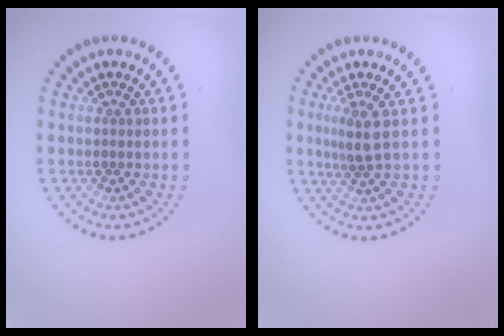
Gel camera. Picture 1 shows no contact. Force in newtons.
{"total": 2.2, "press": 1.7, "slide": 1.3}